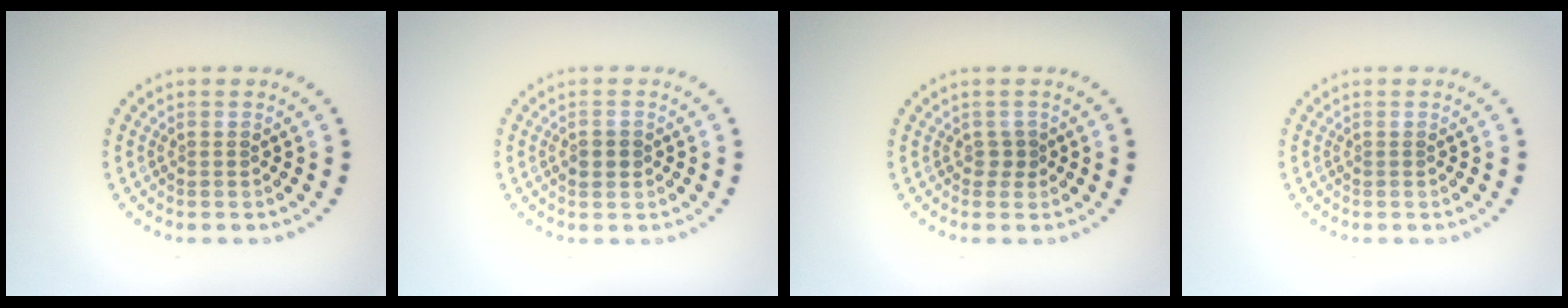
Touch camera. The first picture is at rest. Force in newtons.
{"total": 1.8, "press": 1.8, "slide": 0.2}
{"total": 0.9, "press": 0.8, "slide": 0.5}
{"total": 0.0}